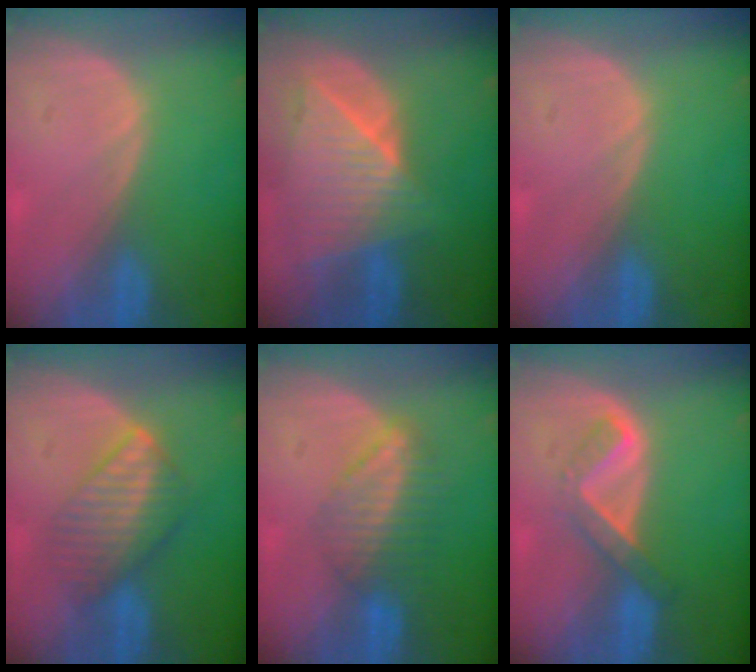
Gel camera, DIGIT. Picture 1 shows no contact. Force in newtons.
{"total": 9.2, "press": 8.3, "slide": 4.0}
{"total": 0.0}
{"total": 6.6, "press": 6.5, "slide": 1.3}
{"total": 6.6, "press": 5.9, "slide": 3.1}
{"total": 5.2, "press": 4.5, "slide": 2.6}